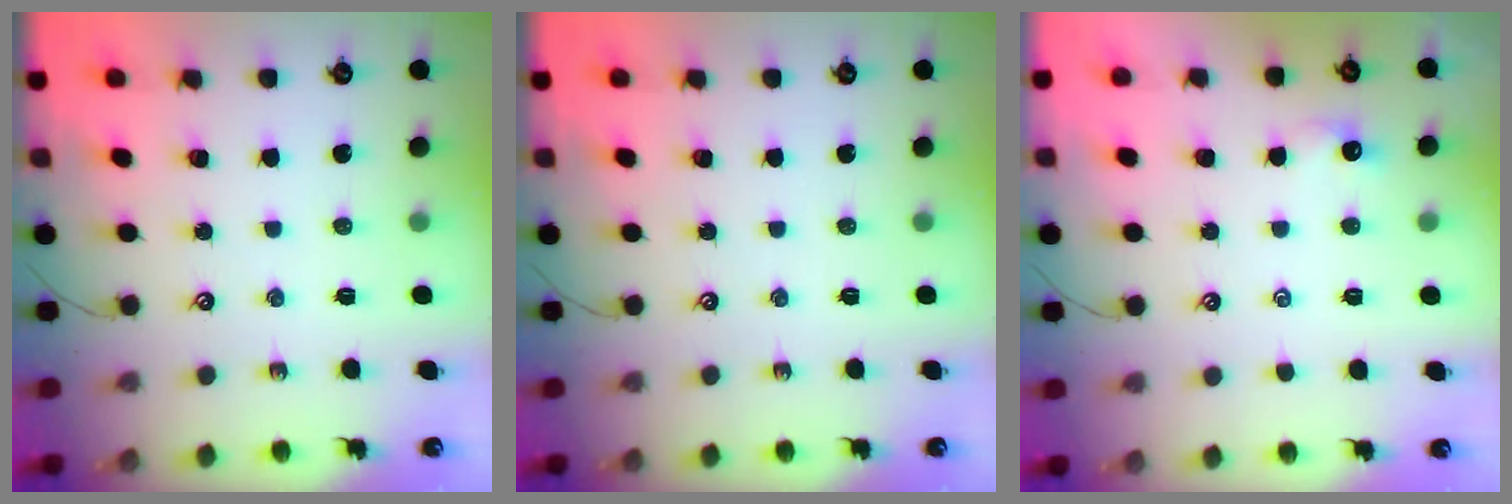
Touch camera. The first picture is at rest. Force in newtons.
{"total": 0.0}
{"total": 0.7, "press": 0.6, "slide": 0.3}